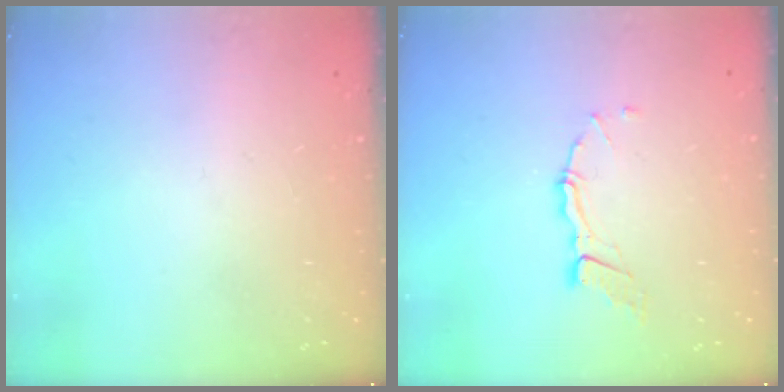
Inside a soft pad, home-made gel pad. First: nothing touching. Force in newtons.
{"total": 5.8, "press": 5.8, "slide": 0.1}